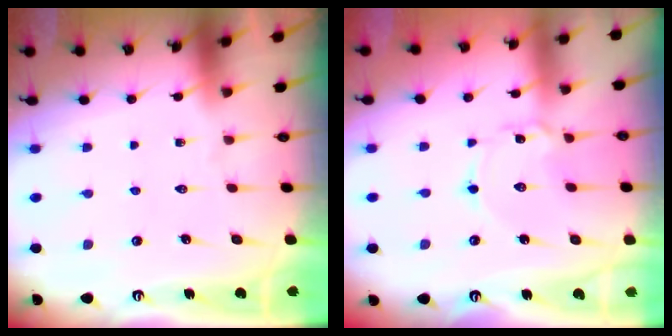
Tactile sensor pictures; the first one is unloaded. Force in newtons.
{"total": 1.2, "press": 1.2, "slide": 0.1}